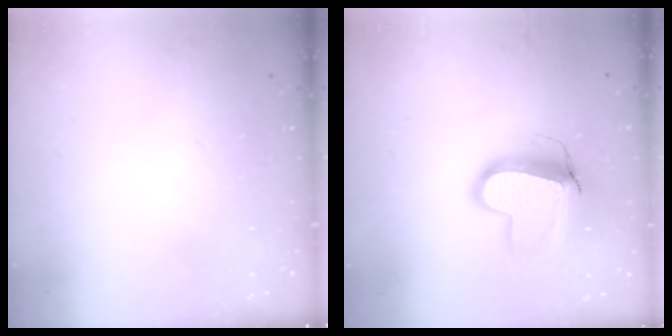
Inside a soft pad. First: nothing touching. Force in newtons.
{"total": 12.8, "press": 12.7, "slide": 1.4}